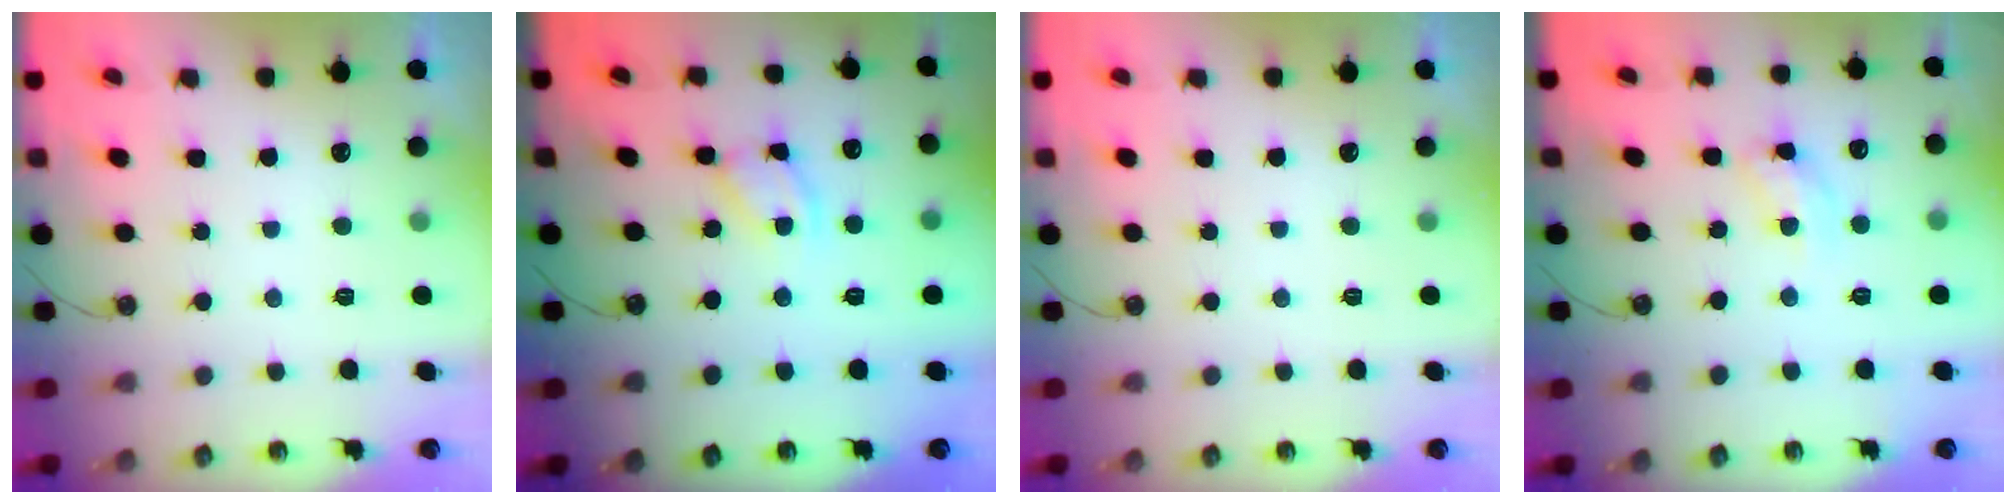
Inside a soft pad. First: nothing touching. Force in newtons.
{"total": 8.2, "press": 8.2, "slide": 0.7}
{"total": 0.0}
{"total": 9.4, "press": 9.4, "slide": 0.7}